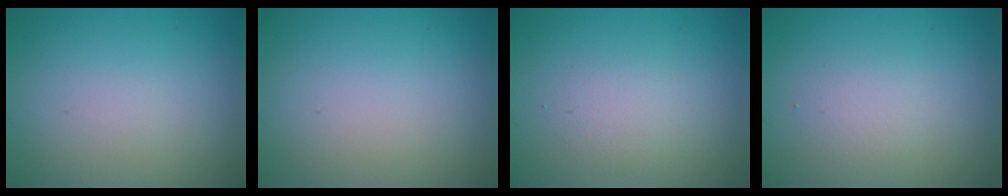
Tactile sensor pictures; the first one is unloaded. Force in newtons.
{"total": 0.0}
{"total": 1.9, "press": 1.9, "slide": 0.0}
{"total": 1.6, "press": 1.6, "slide": 0.3}